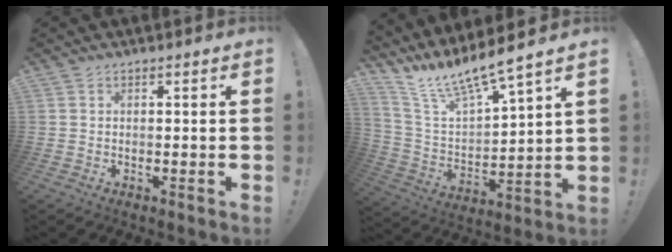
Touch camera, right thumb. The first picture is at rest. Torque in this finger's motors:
{"motor_torque": [0.00, 0.30, 0.18, 1.49, 0.23]}